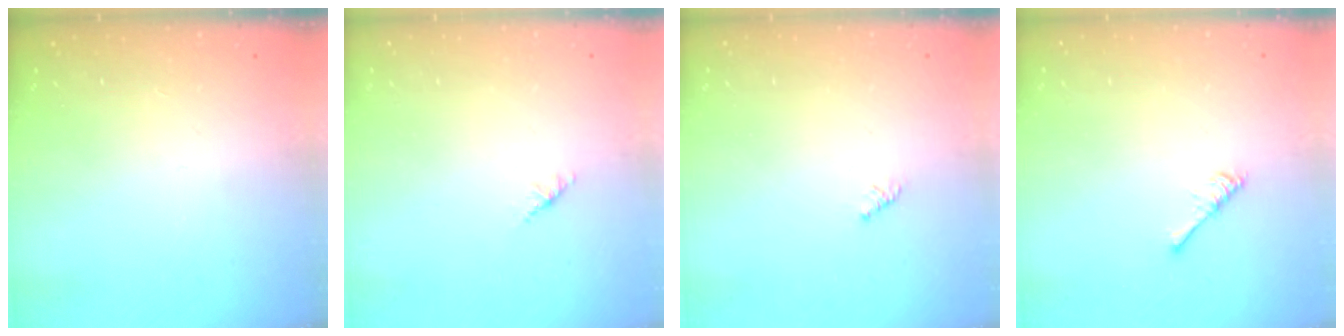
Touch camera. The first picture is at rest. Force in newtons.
{"total": 1.4, "press": 1.3, "slide": 0.4}
{"total": 1.5, "press": 1.4, "slide": 0.4}
{"total": 2.9, "press": 2.9, "slide": 0.5}